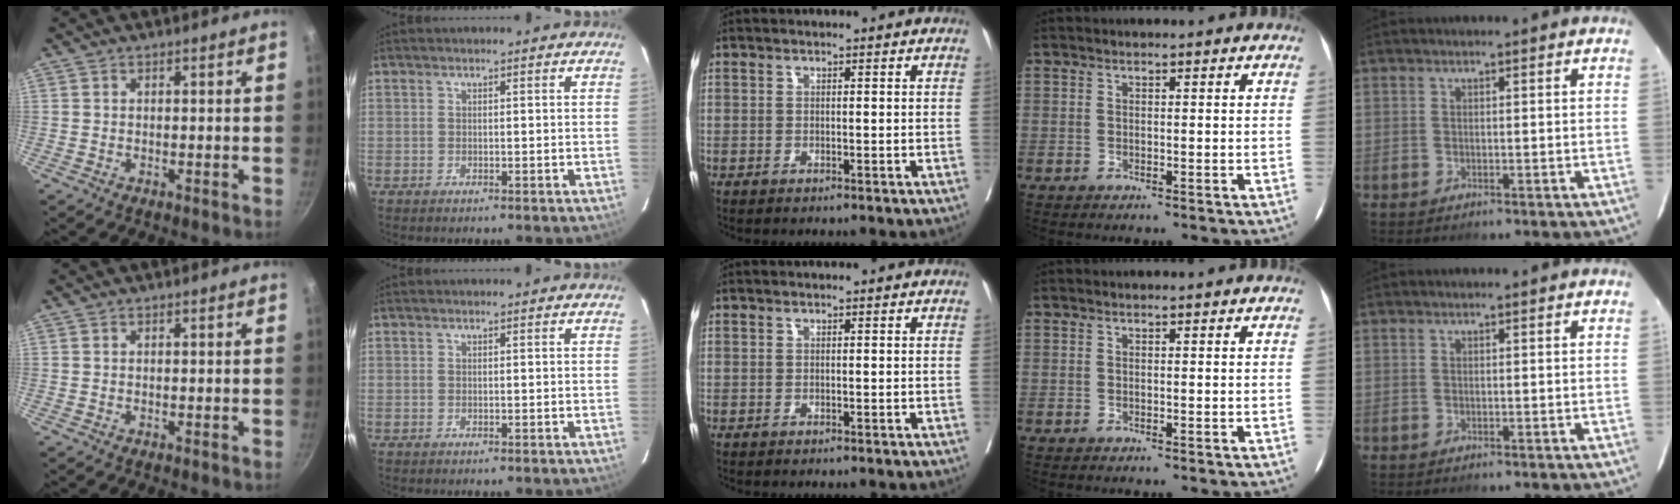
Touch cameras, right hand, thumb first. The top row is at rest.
{}